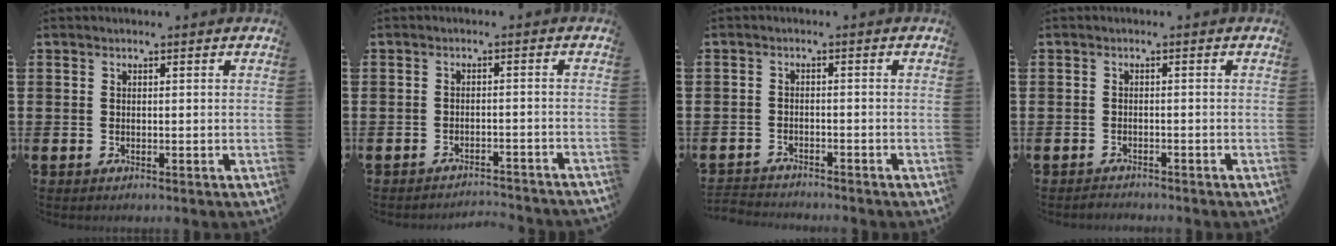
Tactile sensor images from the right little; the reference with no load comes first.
{"total": 2.1, "force": [-2.1, -0.1, -0.1], "torque": [-0.003, 0.005, -0.046]}
{"total": 2.1, "force": [-2.1, 0.0, -0.3], "torque": [-0.001, 0.002, -0.046]}
{"total": 0.9, "force": [-0.9, 0.0, -0.1], "torque": [-0.001, 0.002, -0.020]}